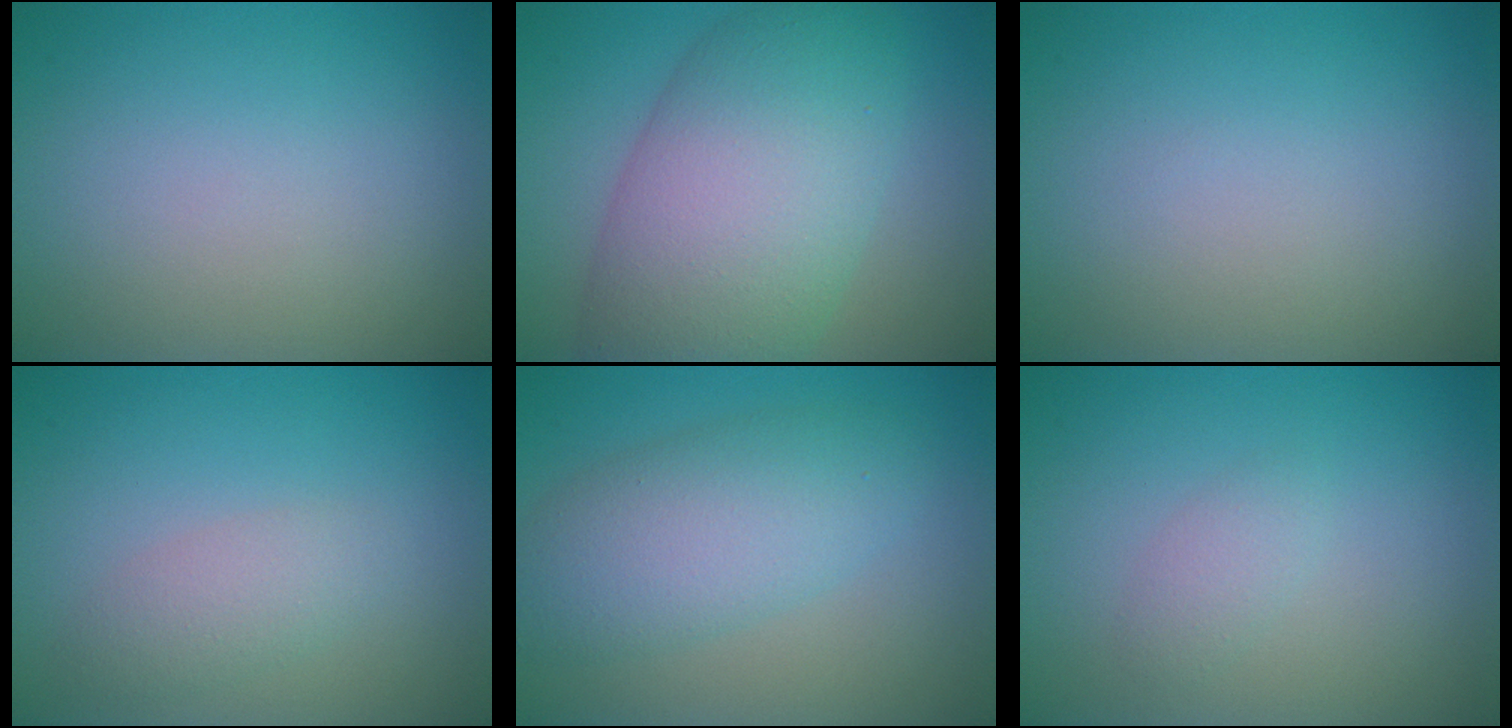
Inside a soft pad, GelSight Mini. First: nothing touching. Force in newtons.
{"total": 10.8, "press": 10.8, "slide": 0.4}
{"total": 0.0}
{"total": 2.1, "press": 2.1, "slide": 0.0}
{"total": 5.6, "press": 5.6, "slide": 0.1}
{"total": 1.2, "press": 1.2, "slide": 0.0}